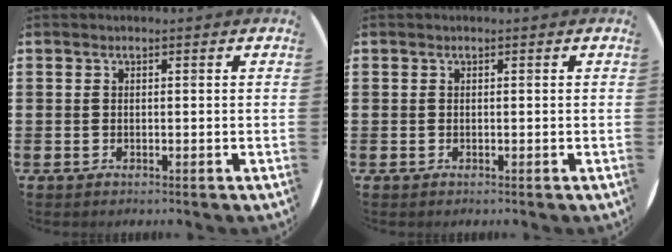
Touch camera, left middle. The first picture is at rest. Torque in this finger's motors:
{"motor_torque": [-0.01, 0.01, 0.00, 0.00]}